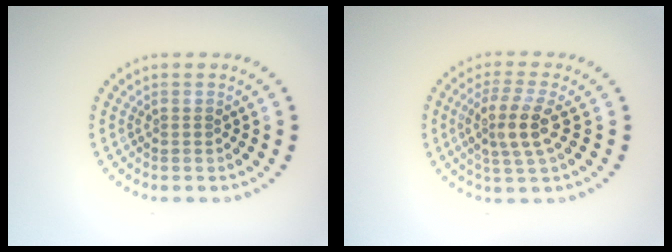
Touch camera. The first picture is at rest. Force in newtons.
{"total": 3.7, "press": 3.3, "slide": 1.6}